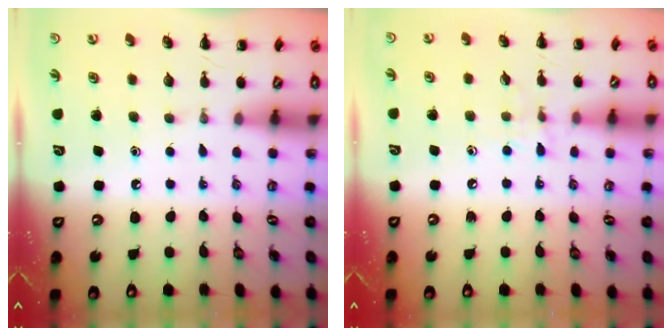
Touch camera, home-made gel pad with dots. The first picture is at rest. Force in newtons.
{"total": 5.4, "press": 5.2, "slide": 1.6}